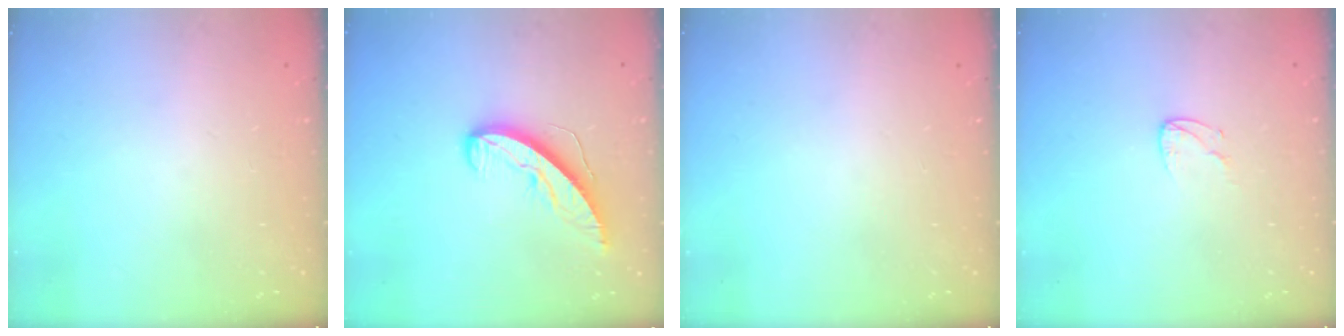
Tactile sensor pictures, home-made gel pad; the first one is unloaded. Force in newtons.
{"total": 8.7, "press": 8.7, "slide": 0.7}
{"total": 0.0}
{"total": 4.3, "press": 4.3, "slide": 0.4}